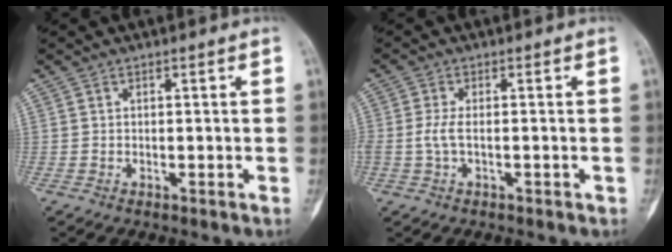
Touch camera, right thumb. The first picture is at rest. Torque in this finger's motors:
{"motor_torque": [0.15, 0.46, 1.19, -0.29, 0.42]}